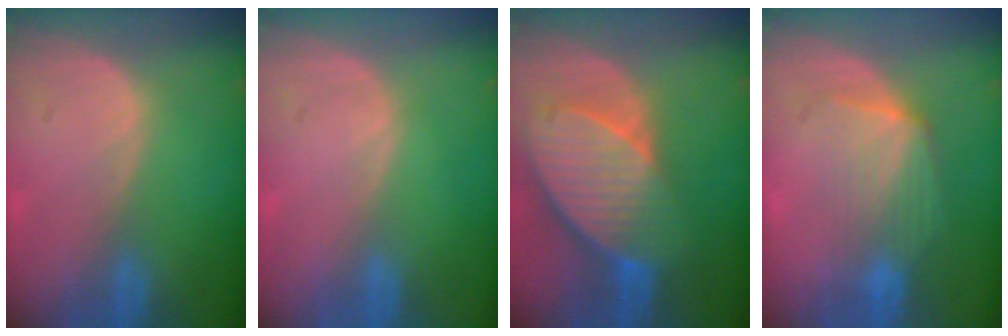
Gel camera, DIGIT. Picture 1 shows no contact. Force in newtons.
{"total": 0.0}
{"total": 10.2, "press": 8.9, "slide": 5.0}
{"total": 7.2, "press": 6.7, "slide": 2.6}